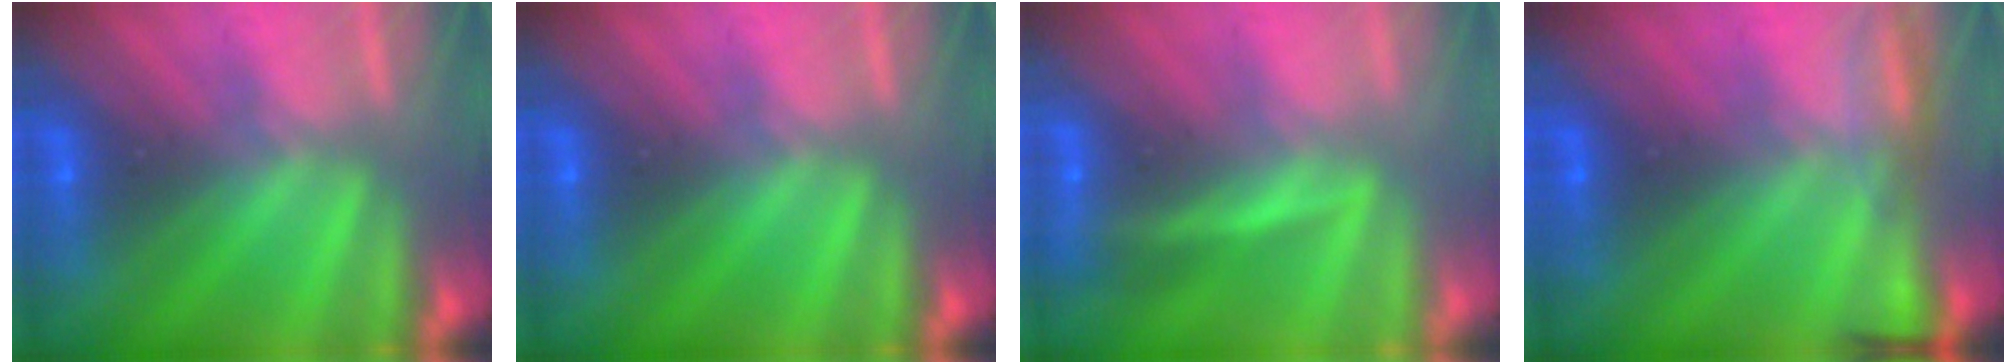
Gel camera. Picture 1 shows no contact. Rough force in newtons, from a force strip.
{"total": 0.0}
{"total": 3.0}
{"total": 5.2}